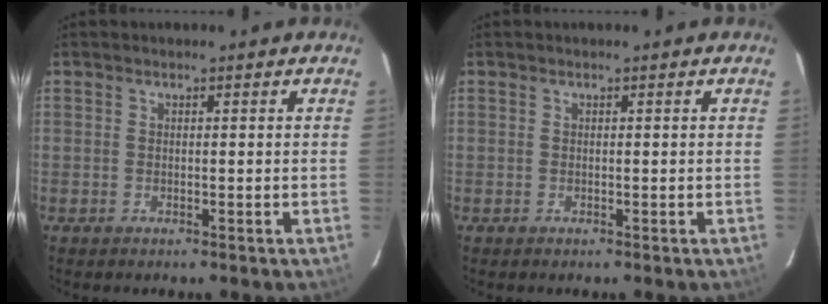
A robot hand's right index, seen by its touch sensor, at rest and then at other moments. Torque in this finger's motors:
{"motor_torque": [0.00, 0.00, 0.01, 0.00]}